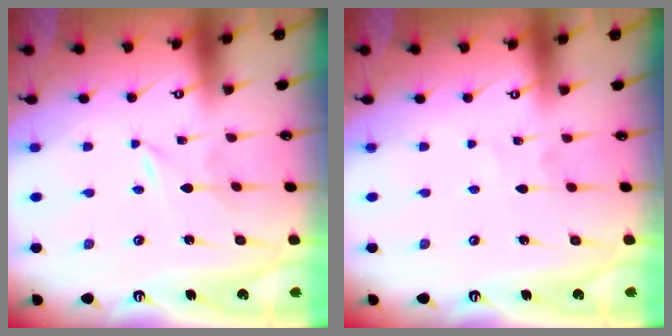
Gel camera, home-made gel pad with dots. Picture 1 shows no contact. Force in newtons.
{"total": 2.1, "press": 2.0, "slide": 0.3}